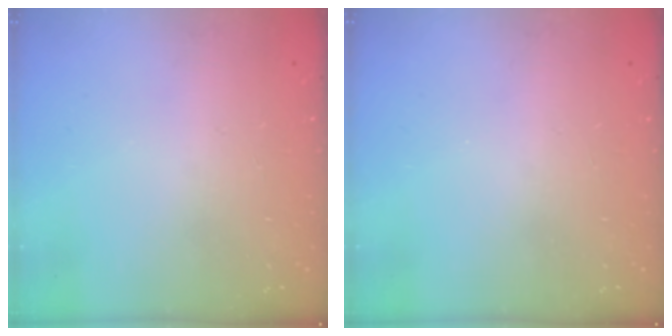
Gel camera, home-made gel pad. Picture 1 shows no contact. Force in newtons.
{"total": 0.0}